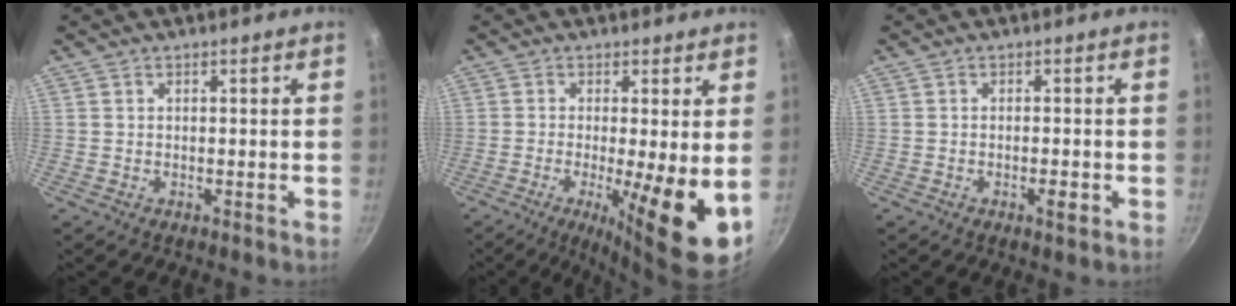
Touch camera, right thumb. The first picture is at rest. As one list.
[{"total": 11.3, "force": [-1.8, 1.9, 11.0], "torque": [-0.172, -0.012, -0.025]}, {"total": 2.3, "force": [-0.9, 0.7, 2.0], "torque": [-0.034, 0.005, -0.014]}]